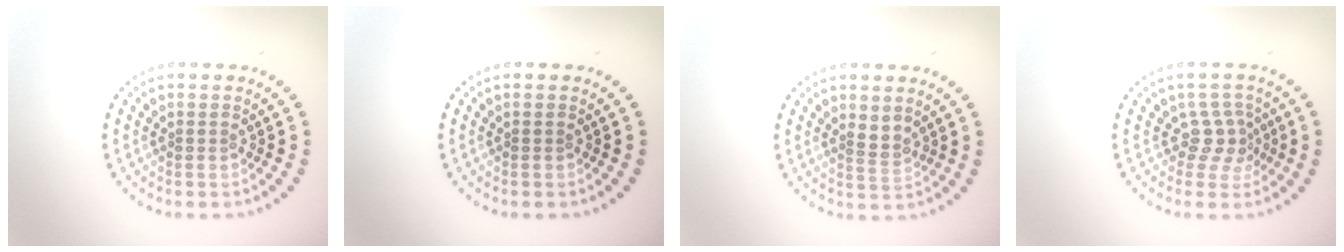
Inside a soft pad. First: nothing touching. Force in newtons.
{"total": 0.0}
{"total": 1.6, "press": 1.2, "slide": 1.1}
{"total": 2.2, "press": 1.5, "slide": 1.6}